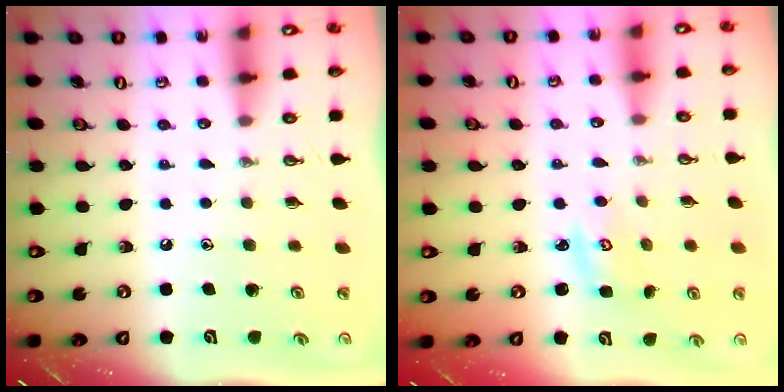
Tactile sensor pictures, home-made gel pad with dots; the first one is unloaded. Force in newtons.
{"total": 2.6, "press": 2.5, "slide": 0.3}